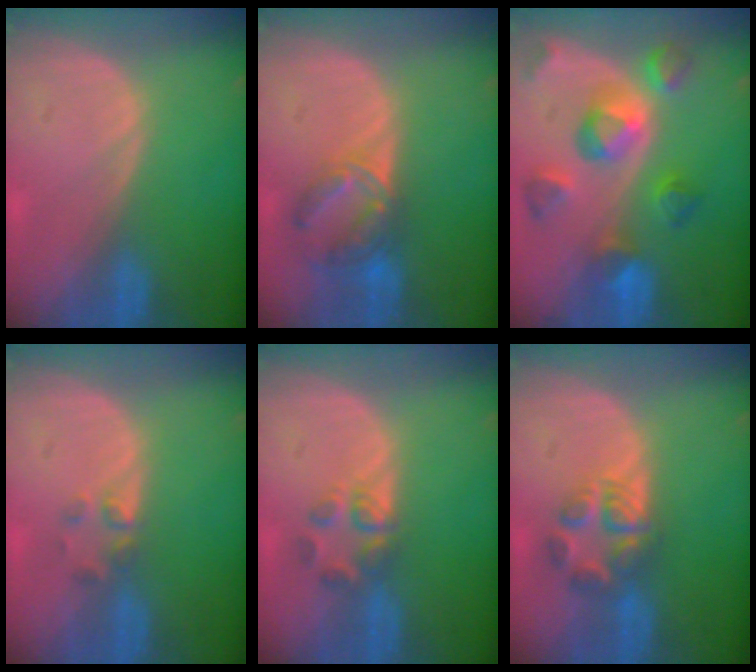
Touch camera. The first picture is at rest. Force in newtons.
{"total": 7.1, "press": 6.2, "slide": 3.6}
{"total": 10.0, "press": 8.9, "slide": 4.6}
{"total": 2.0, "press": 1.9, "slide": 0.8}
{"total": 3.7, "press": 3.5, "slide": 0.9}
{"total": 5.5, "press": 5.5, "slide": 0.9}